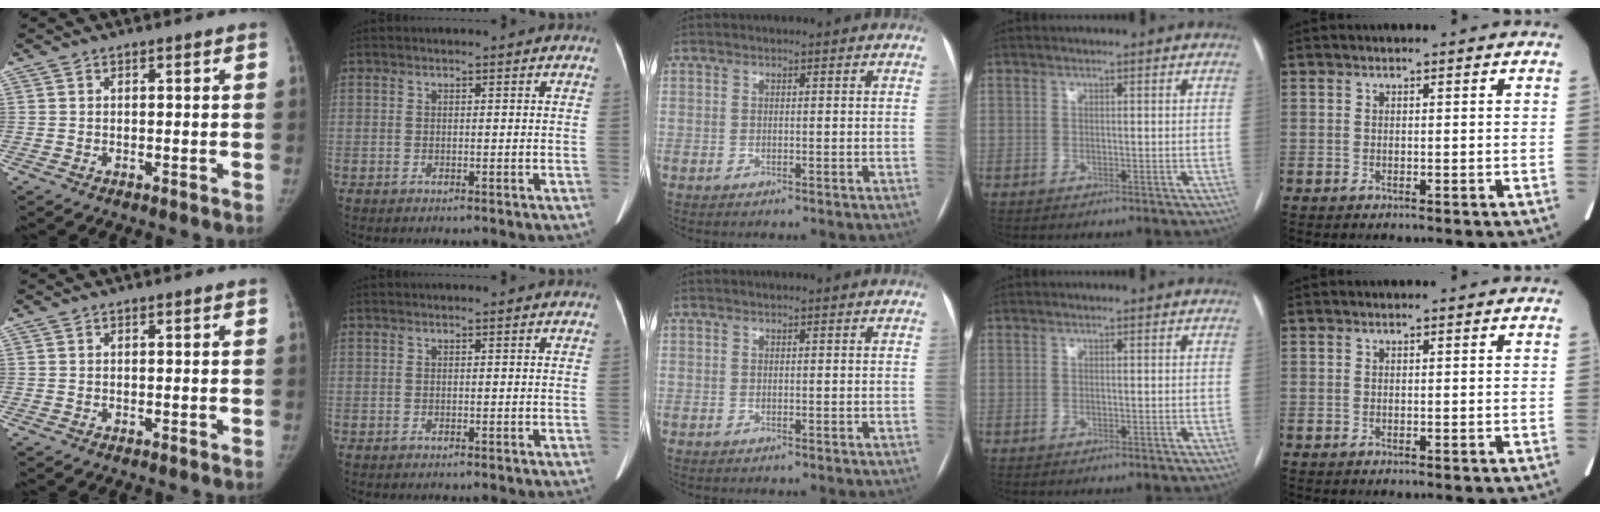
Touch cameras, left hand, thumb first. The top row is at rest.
{}